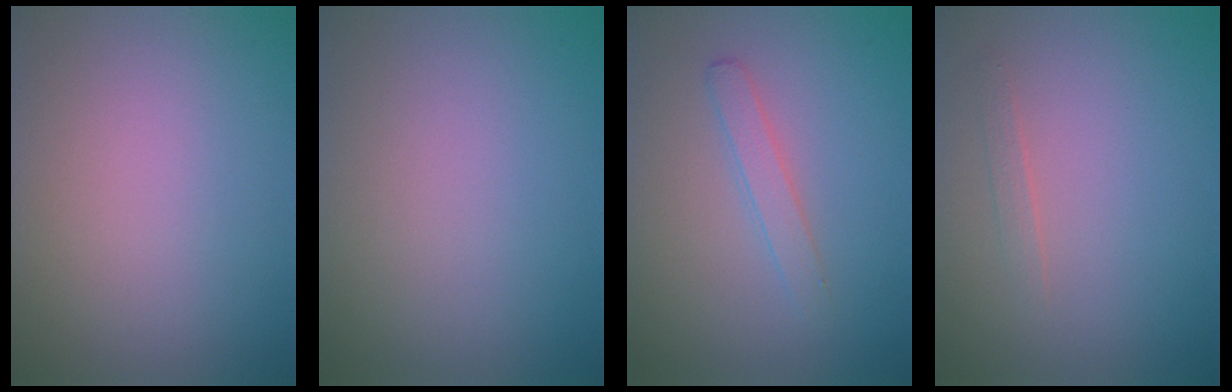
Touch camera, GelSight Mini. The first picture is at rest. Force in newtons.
{"total": 0.0}
{"total": 1.6, "press": 1.6, "slide": 0.0}
{"total": 0.8, "press": 0.8, "slide": 0.0}